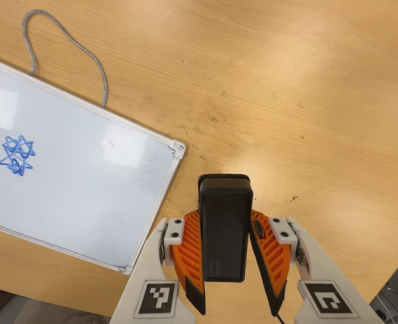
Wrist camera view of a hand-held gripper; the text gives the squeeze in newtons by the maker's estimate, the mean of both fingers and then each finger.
{"total": 5.6, "left": 4.6, "right": 6.7}